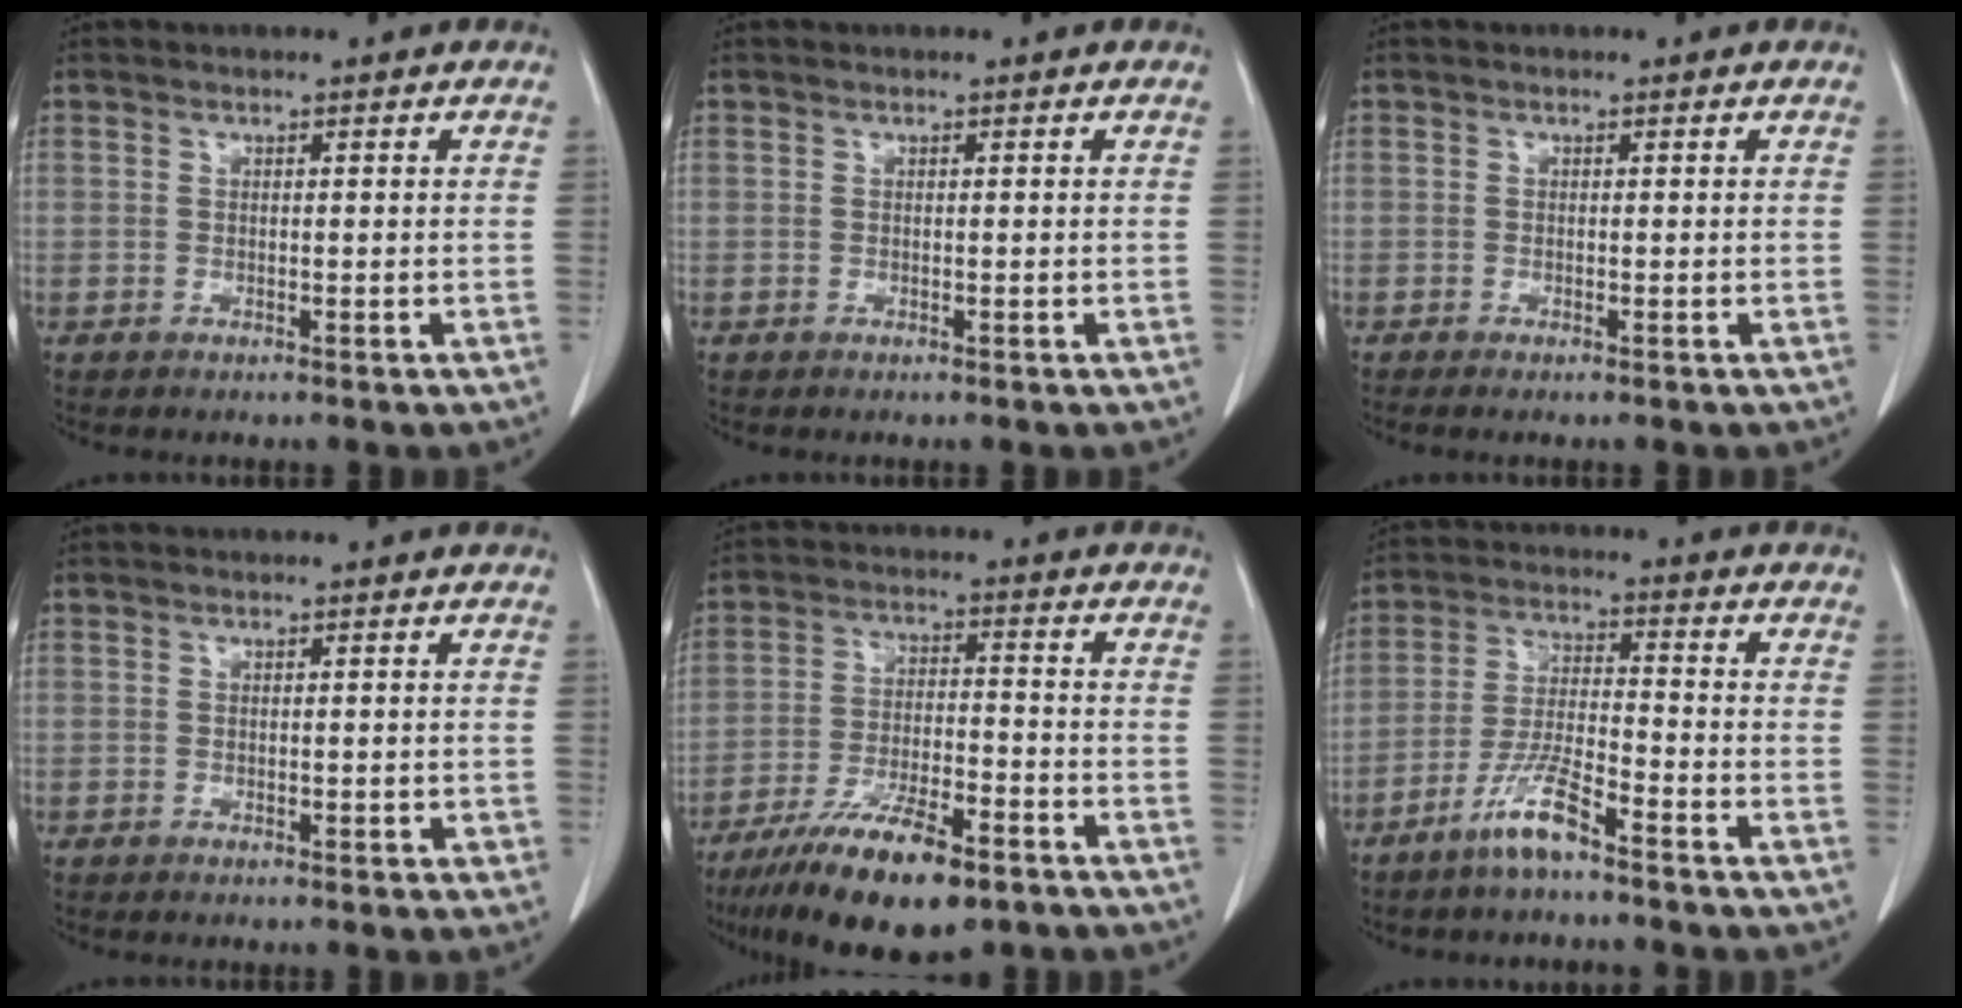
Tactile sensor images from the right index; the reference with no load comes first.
{"total": 0.0}
{"total": 0.8, "force": [-0.7, -0.1, 0.5], "torque": [-0.010, -0.002, -0.010]}
{"total": 1.1, "force": [-0.1, 0.7, 0.8], "torque": [-0.011, 0.005, 0.002]}
{"total": 14.3, "force": [-9.7, 3.4, 9.9], "torque": [-0.181, -0.024, -0.166]}
{"total": 7.4, "force": [-5.3, 0.5, 5.2], "torque": [-0.110, -0.011, -0.107]}